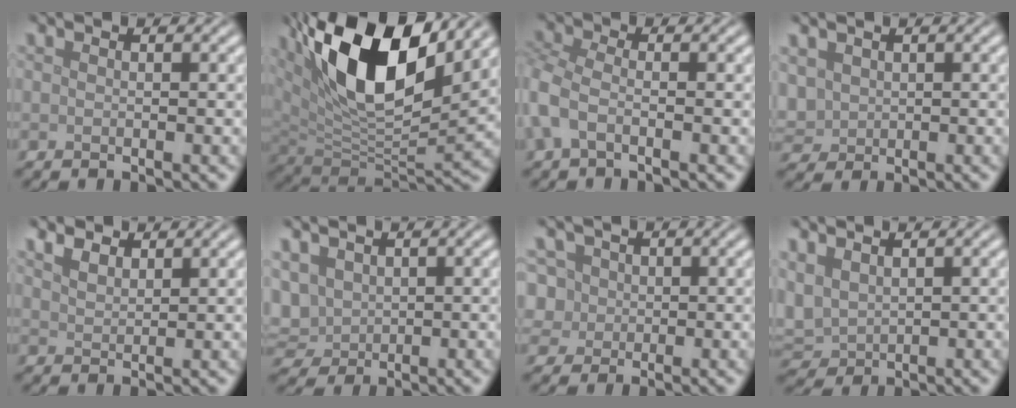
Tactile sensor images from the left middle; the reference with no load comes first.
{"total": 14.1, "force": [6.2, 5.9, 11.2], "torque": [-0.189, 0.010, 0.107]}
{"total": 2.9, "force": [-0.7, 1.5, 2.3], "torque": [-0.060, 0.001, -0.027]}
{"total": 2.4, "force": [0.9, 2.0, 1.0], "torque": [-0.034, 0.000, 0.022]}
{"total": 2.1, "force": [1.8, 0.7, 0.8], "torque": [-0.017, 0.001, 0.034]}
{"total": 3.8, "force": [1.3, 2.9, 2.0], "torque": [-0.066, 0.001, 0.032]}
{"total": 5.9, "force": [1.7, 5.1, 2.4], "torque": [-0.044, 0.031, 0.007]}
{"total": 3.1, "force": [1.3, 2.1, 1.8], "torque": [-0.050, 0.002, 0.031]}